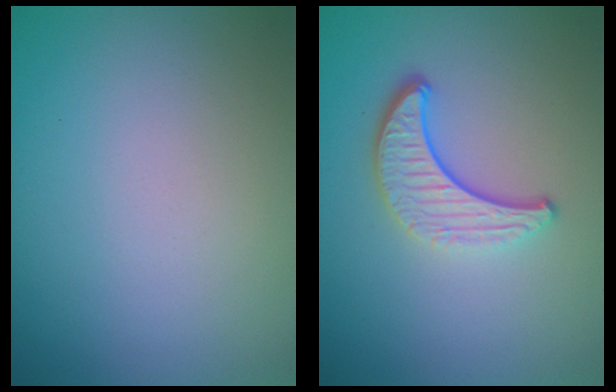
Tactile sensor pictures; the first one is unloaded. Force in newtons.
{"total": 3.8, "press": 2.9, "slide": 2.5}